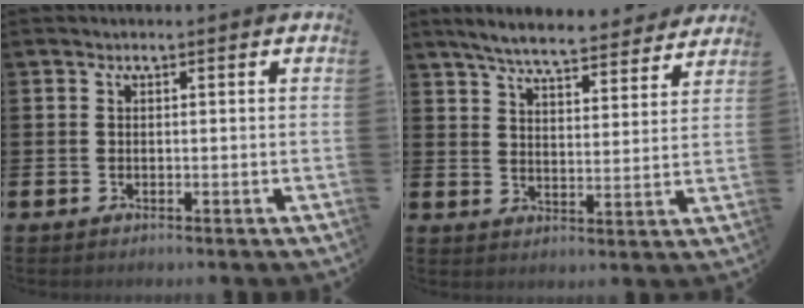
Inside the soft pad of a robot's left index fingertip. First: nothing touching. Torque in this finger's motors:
{"motor_torque": [0.38, -0.51, 0.73, 0.21]}